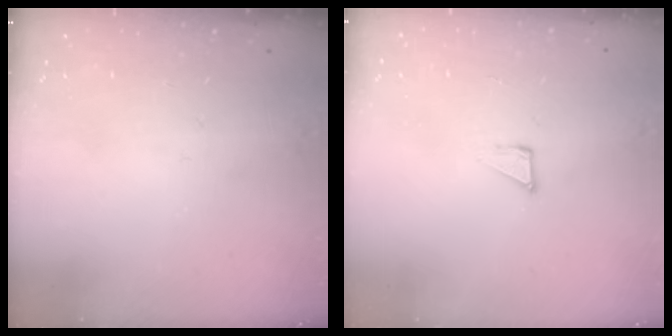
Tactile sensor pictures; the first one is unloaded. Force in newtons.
{"total": 2.3, "press": 2.3, "slide": 0.1}